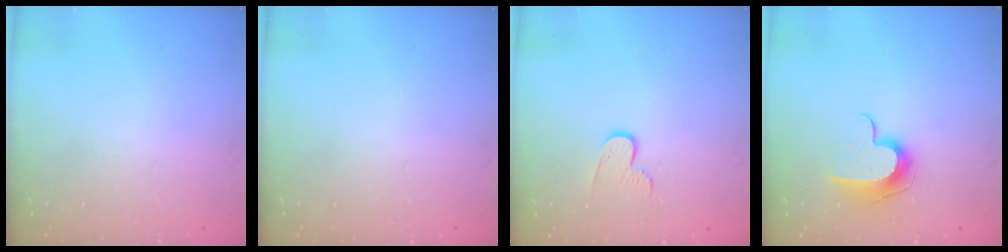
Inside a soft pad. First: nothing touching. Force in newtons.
{"total": 0.0}
{"total": 6.7, "press": 6.7, "slide": 0.5}
{"total": 9.8, "press": 9.8, "slide": 0.7}